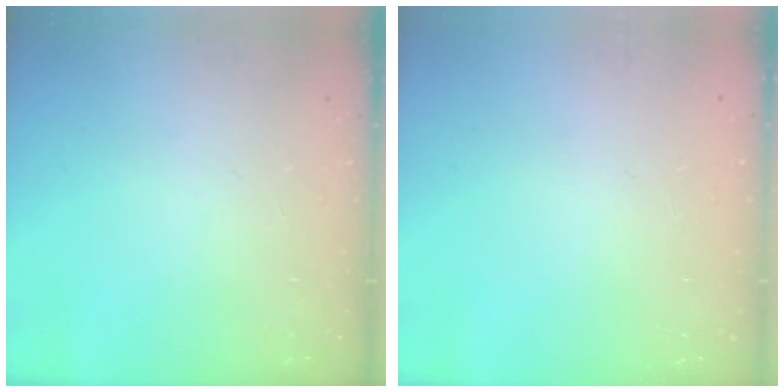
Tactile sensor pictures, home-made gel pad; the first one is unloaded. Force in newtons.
{"total": 0.0}